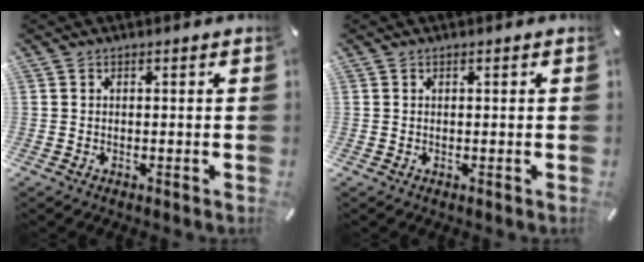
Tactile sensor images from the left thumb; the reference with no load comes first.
{"total": 0.0}